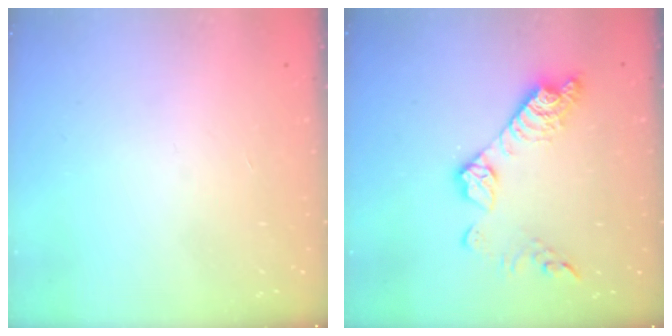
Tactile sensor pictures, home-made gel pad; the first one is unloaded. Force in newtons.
{"total": 13.6, "press": 13.6, "slide": 0.7}